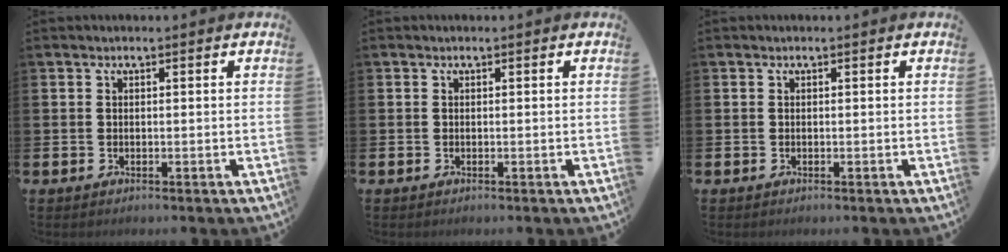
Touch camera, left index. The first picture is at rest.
{"total": 0.0}
{"total": 0.0}